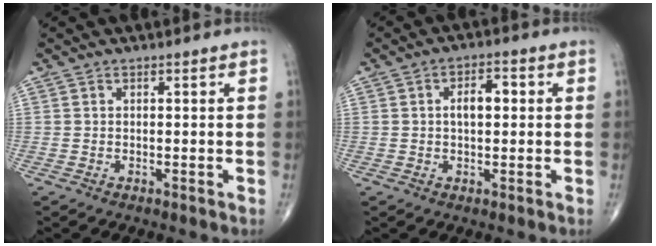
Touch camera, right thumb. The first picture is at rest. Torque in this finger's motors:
{"motor_torque": [0.65, 1.00, 0.63, -0.12, 0.00]}